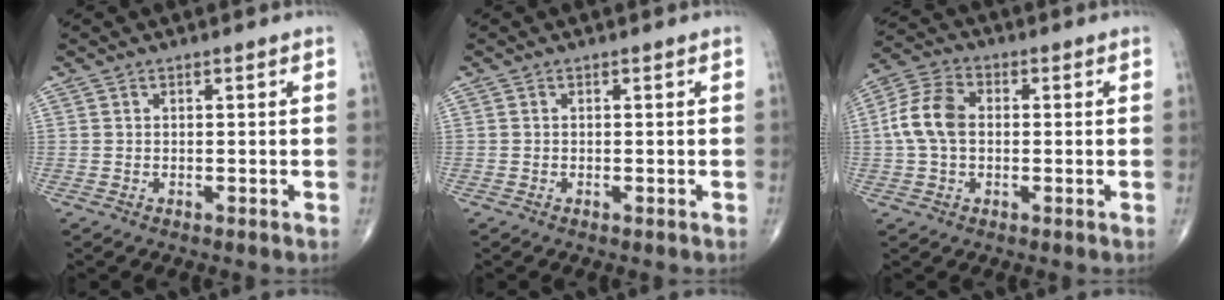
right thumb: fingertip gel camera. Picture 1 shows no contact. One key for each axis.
{"total": 0.0}
{"total": 8.9, "fx": 0.2, "fy": 6.0, "fz": 6.6, "tx": -0.135, "ty": 0.025, "tz": -0.004}